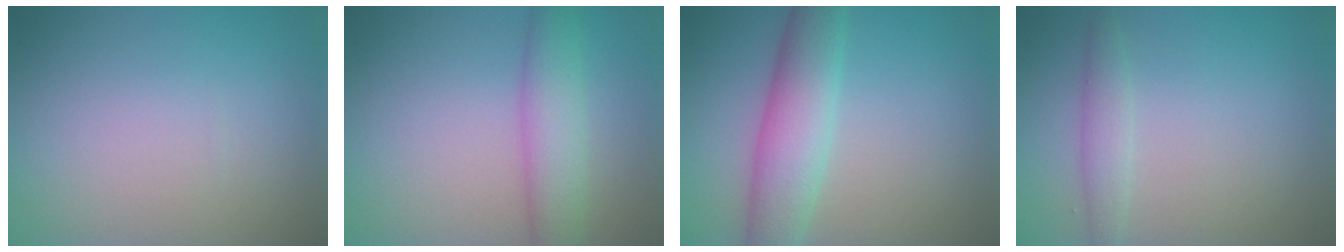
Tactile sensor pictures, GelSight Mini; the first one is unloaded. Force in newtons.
{"total": 4.4, "press": 4.4, "slide": 0.3}
{"total": 6.1, "press": 6.1, "slide": 0.1}
{"total": 1.7, "press": 1.7, "slide": 0.1}